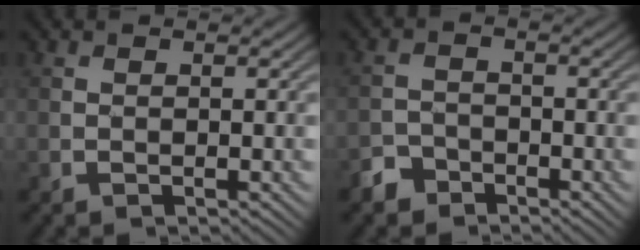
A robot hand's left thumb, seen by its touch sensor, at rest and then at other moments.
{"total": 2.9, "force": [-2.3, 1.7, 0.6], "torque": [-0.009, 0.001, -0.053]}